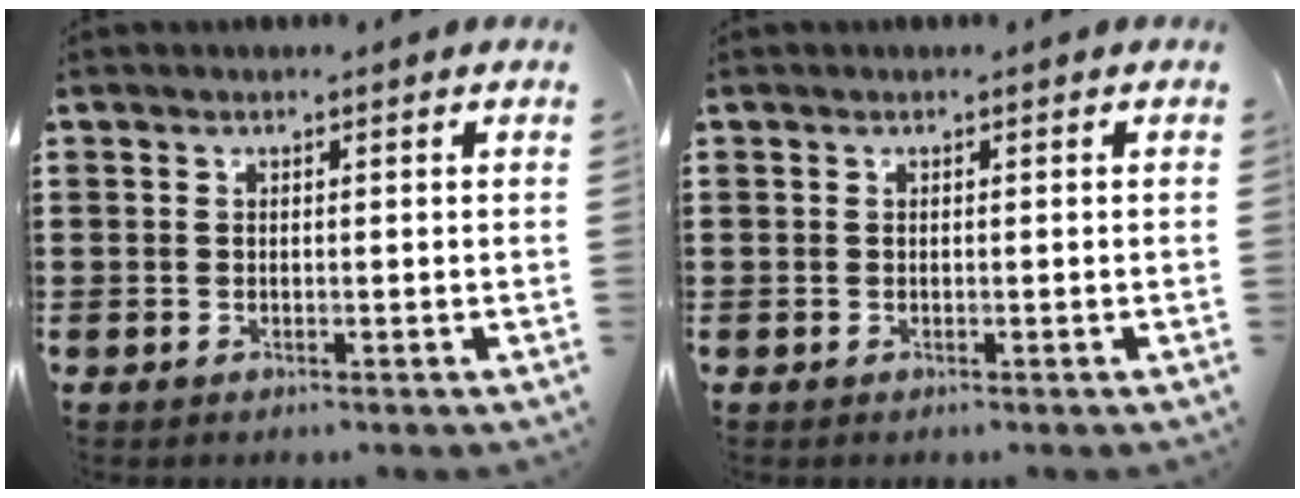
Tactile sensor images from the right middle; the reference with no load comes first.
{"total": 0.0}